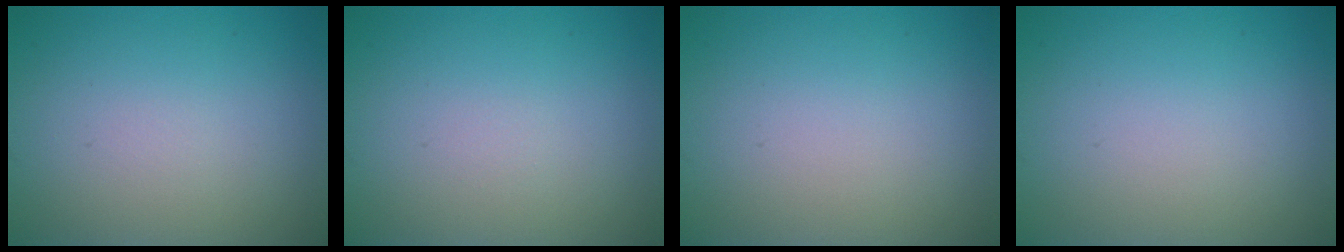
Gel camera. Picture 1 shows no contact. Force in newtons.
{"total": 0.0}
{"total": 0.0}
{"total": 0.0}